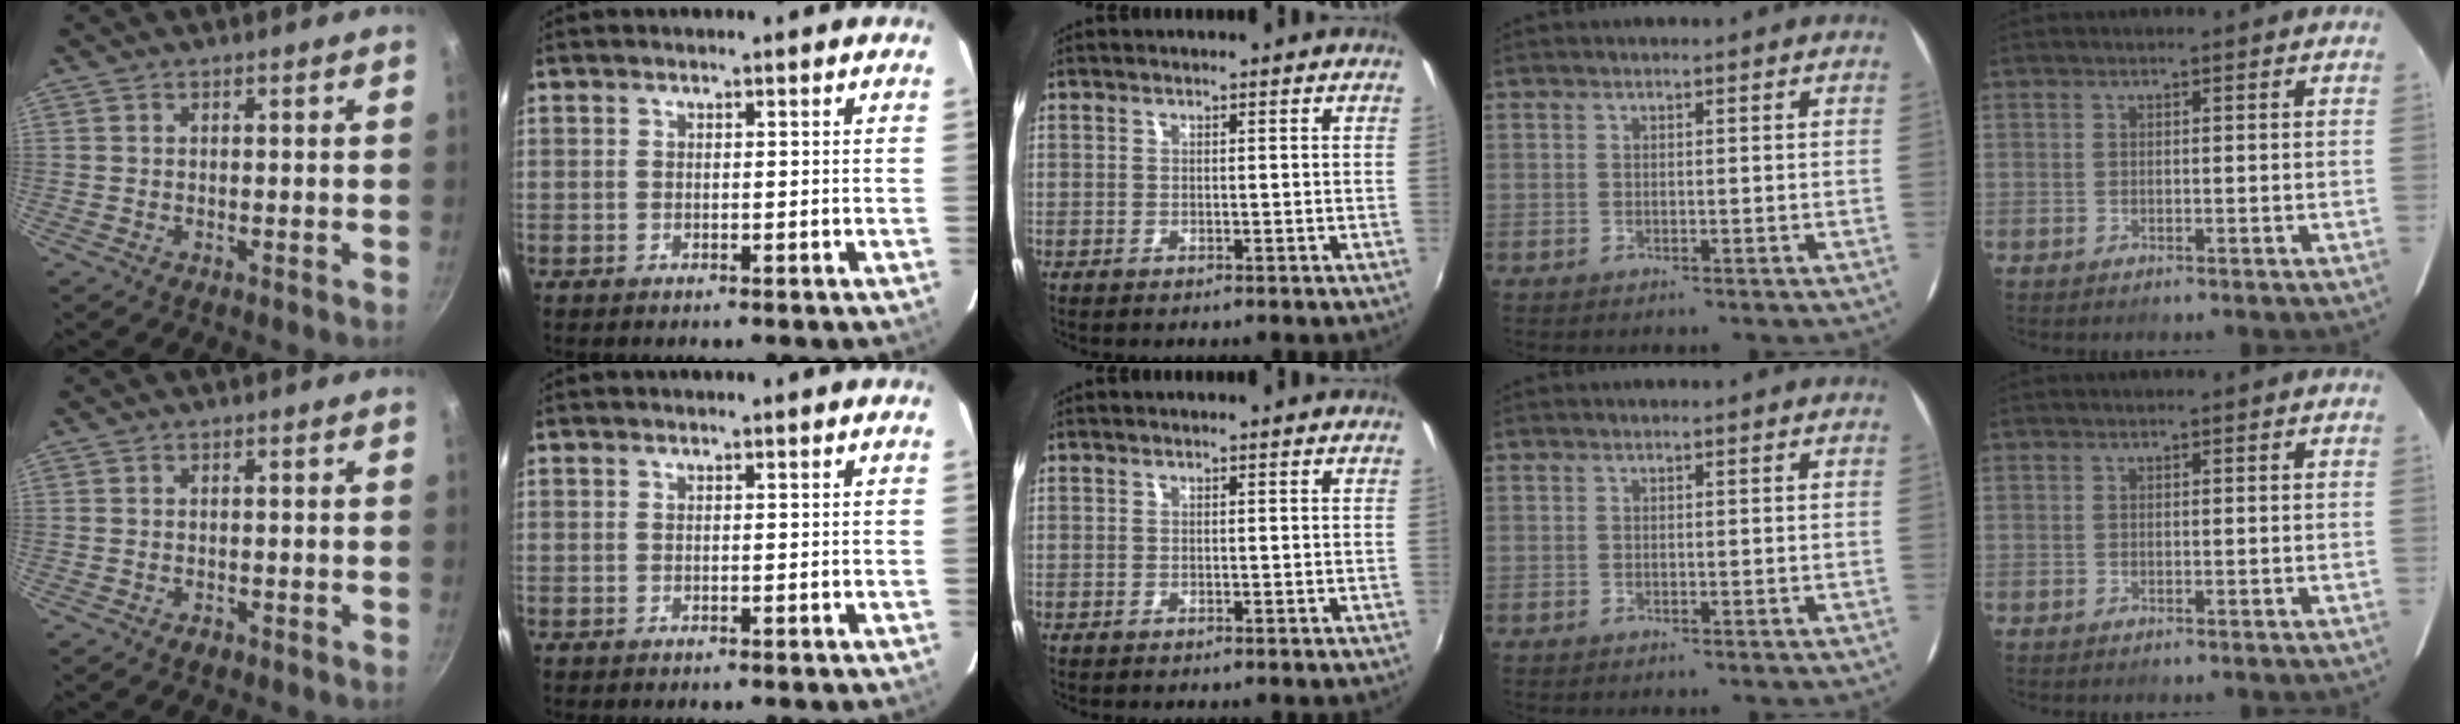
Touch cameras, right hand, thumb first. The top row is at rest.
{"thumb": {"total": 1.2, "force": [-0.8, 0.7, 0.6], "torque": [-0.011, 0.005, -0.011]}}